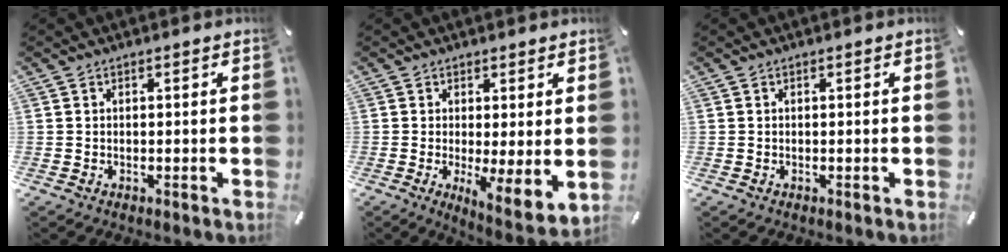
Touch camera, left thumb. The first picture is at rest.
{"total": 5.6, "force": [0.4, 1.2, 5.5], "torque": [-0.086, -0.029, 0.014]}
{"total": 0.0}